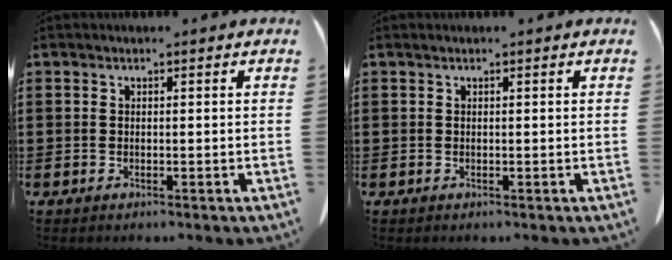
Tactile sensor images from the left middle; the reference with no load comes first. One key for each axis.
{"total": 0.0}